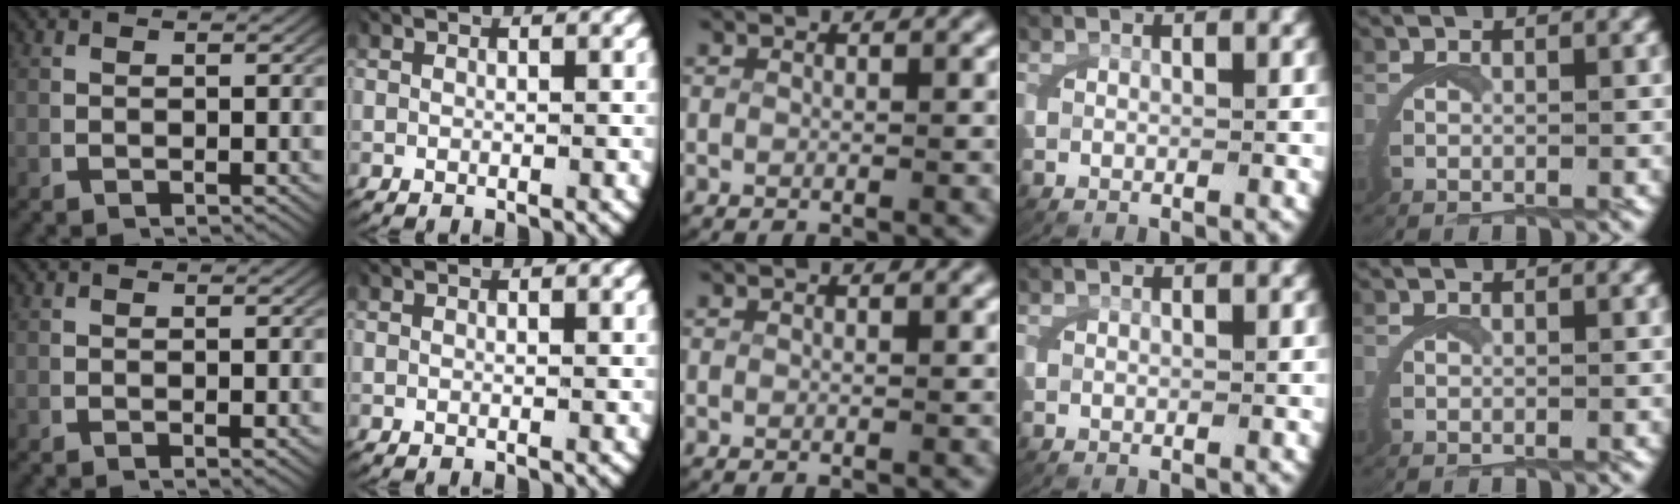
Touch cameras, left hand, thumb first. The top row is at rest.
{"thumb": {"total": 0.6, "force": [0.2, 0.2, 0.6], "torque": [-0.008, -0.001, 0.004]}}